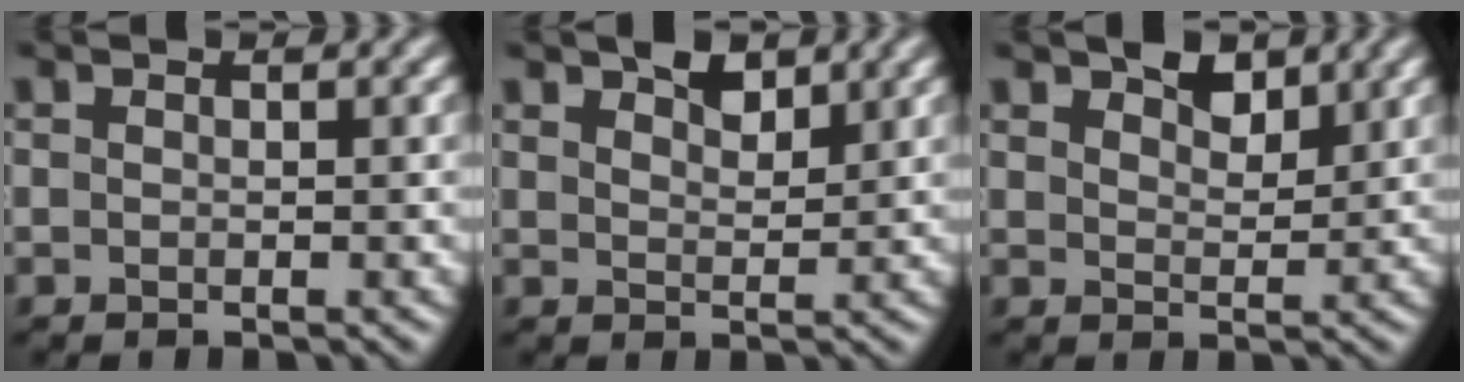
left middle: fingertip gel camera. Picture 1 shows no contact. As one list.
[{"total": 2.3, "force": [2.0, 0.7, 0.8], "torque": [-0.012, 0.008, 0.038]}, {"total": 2.6, "force": [2.2, 0.9, 1.0], "torque": [-0.011, 0.005, 0.038]}]